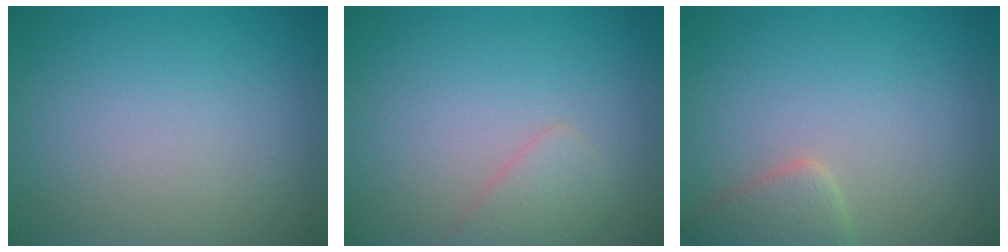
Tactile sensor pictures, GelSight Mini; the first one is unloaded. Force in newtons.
{"total": 1.6, "press": 1.6, "slide": 0.1}
{"total": 2.5, "press": 2.5, "slide": 0.3}